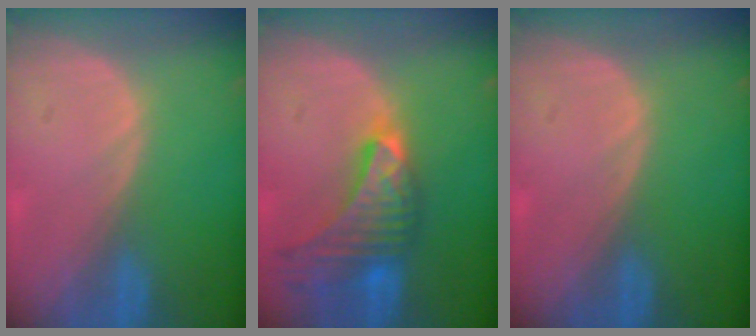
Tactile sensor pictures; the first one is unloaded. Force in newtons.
{"total": 9.6, "press": 8.5, "slide": 4.4}
{"total": 0.0}